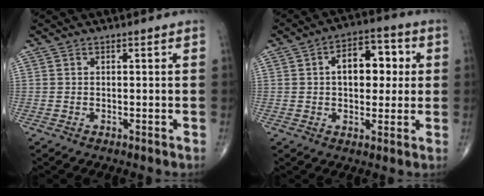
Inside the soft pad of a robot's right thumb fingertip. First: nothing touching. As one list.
[{"total": 11.1, "force": [1.9, 6.7, 8.6], "torque": [-0.092, 0.016, 0.023]}]